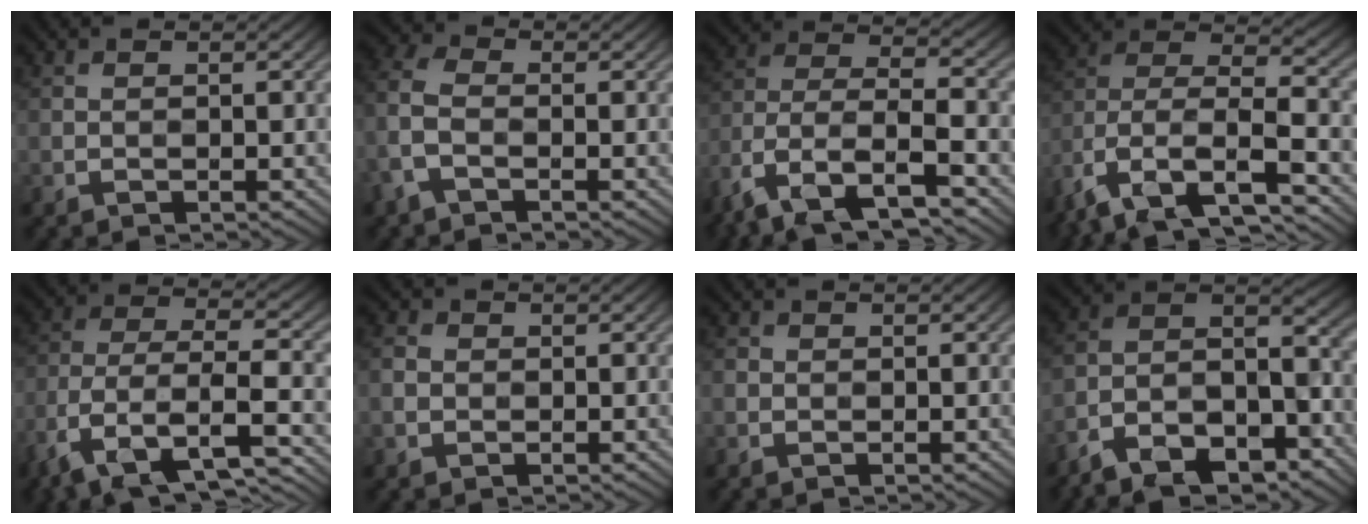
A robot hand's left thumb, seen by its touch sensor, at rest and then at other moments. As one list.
[{"total": 5.1, "force": [-1.9, 2.8, 3.8], "torque": [-0.112, 0.004, -0.056]}, {"total": 13.0, "force": [-8.2, 5.6, 8.4], "torque": [-0.189, -0.012, -0.159]}, {"total": 14.9, "force": [-8.5, 7.4, 9.7], "torque": [-0.247, -0.025, -0.135]}, {"total": 12.8, "force": [-7.6, 5.6, 8.6], "torque": [-0.194, -0.015, -0.138]}, {"total": 2.2, "force": [-0.3, 1.9, 1.0], "torque": [-0.028, 0.000, -0.010]}, {"total": 1.1, "force": [0.0, 1.0, 0.3], "torque": [-0.006, -0.002, -0.004]}, {"total": 14.8, "force": [-10.0, 6.6, 8.6], "torque": [-0.181, -0.027, -0.172]}]